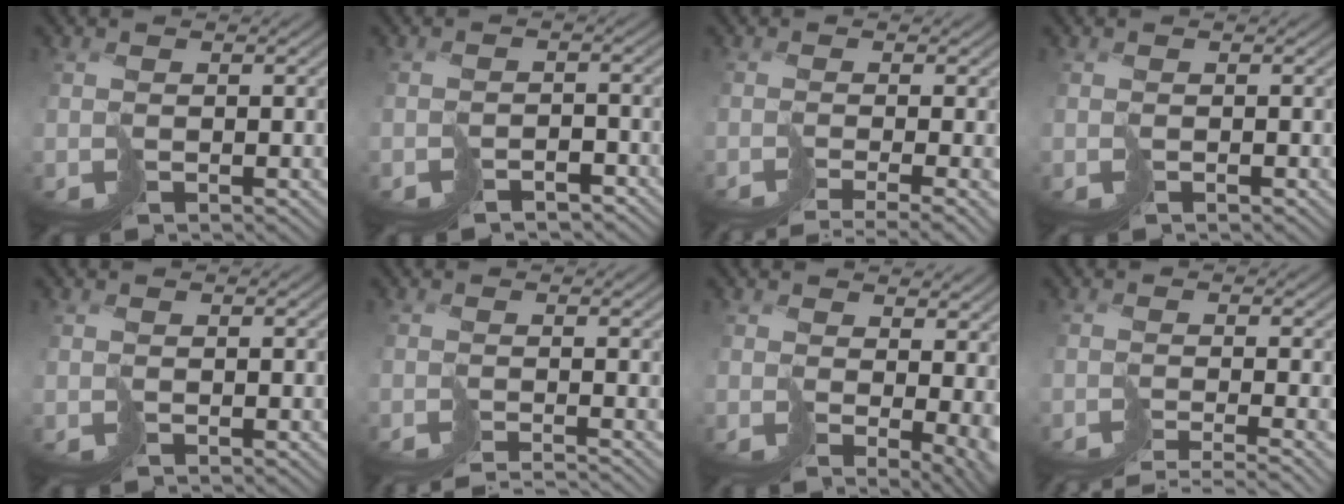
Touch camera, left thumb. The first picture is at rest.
{"total": 3.9, "force": [-3.6, 1.3, 0.6], "torque": [0.001, -0.009, -0.053]}
{"total": 4.7, "force": [-3.5, -0.1, 3.1], "torque": [-0.038, -0.015, -0.044]}
{"total": 0.5, "force": [-0.5, -0.1, -0.2], "torque": [0.008, -0.001, -0.007]}
{"total": 0.0}
{"total": 3.9, "force": [-3.5, -0.7, 1.5], "torque": [-0.006, -0.012, -0.052]}
{"total": 6.0, "force": [1.3, 2.8, 5.1], "torque": [-0.089, -0.020, 0.043]}
{"total": 4.8, "force": [-4.1, -0.6, 2.3], "torque": [-0.020, -0.010, -0.057]}